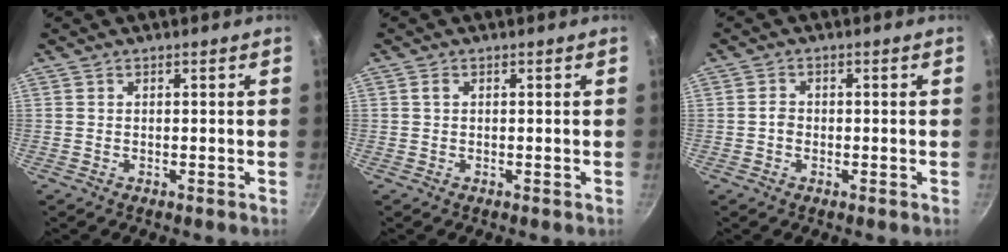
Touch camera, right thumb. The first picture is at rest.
{"total": 0.8, "force": [0.2, 0.6, 0.6], "torque": [-0.009, 0.002, 0.002]}
{"total": 1.8, "force": [-0.4, 1.5, 0.9], "torque": [-0.013, 0.010, -0.007]}